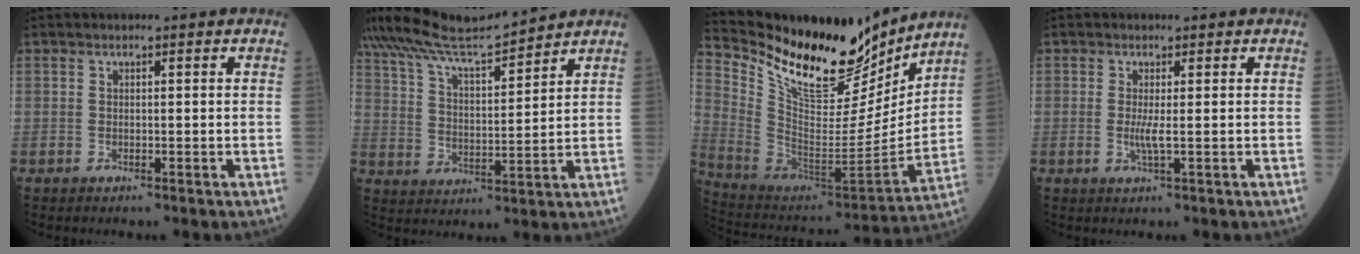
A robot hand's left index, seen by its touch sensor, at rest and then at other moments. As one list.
[{"total": 10.9, "force": [10.4, -0.3, 3.1], "torque": [-0.071, 0.014, 0.193]}, {"total": 22.1, "force": [19.1, 5.3, 9.8], "torque": [-0.182, -0.041, 0.325]}, {"total": 1.9, "force": [-0.1, -0.1, 1.9], "torque": [-0.044, -0.004, 0.000]}]